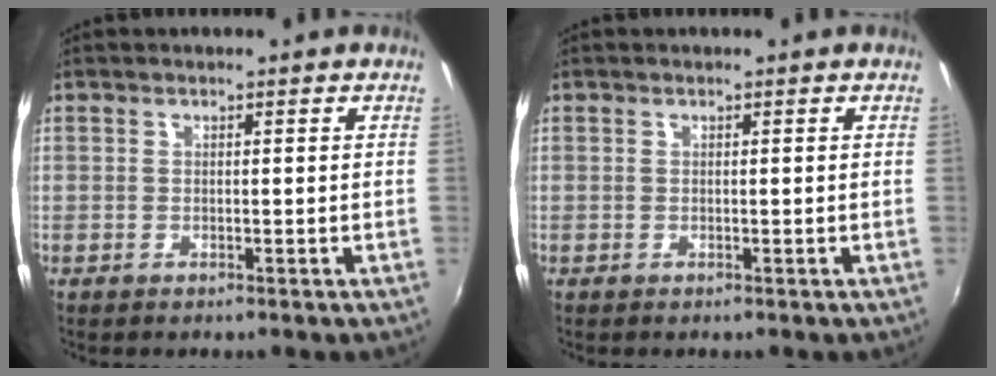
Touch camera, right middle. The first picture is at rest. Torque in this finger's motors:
{"motor_torque": [0.00, 0.00, 0.00, 0.00]}